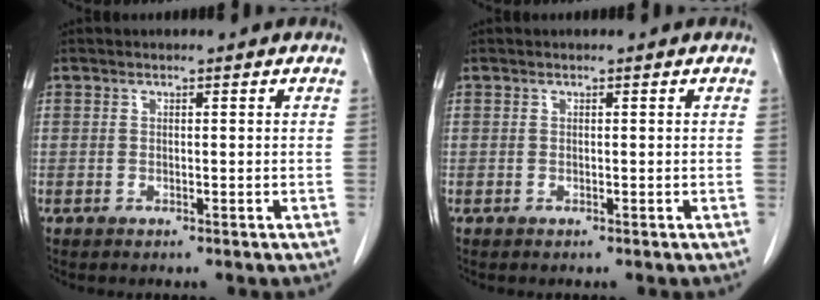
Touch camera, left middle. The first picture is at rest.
{"total": 0.0}